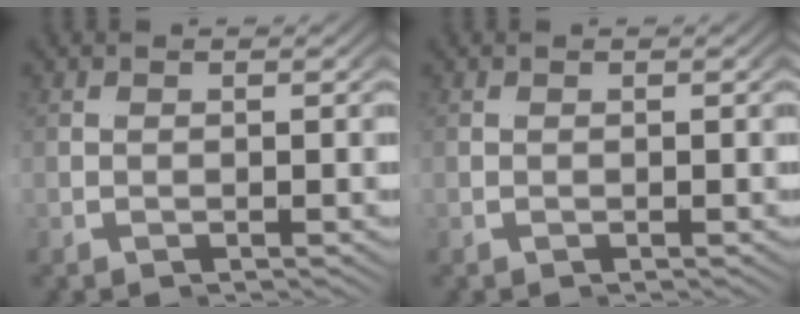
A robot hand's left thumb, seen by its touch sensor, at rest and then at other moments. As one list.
[{"total": 0.0}]